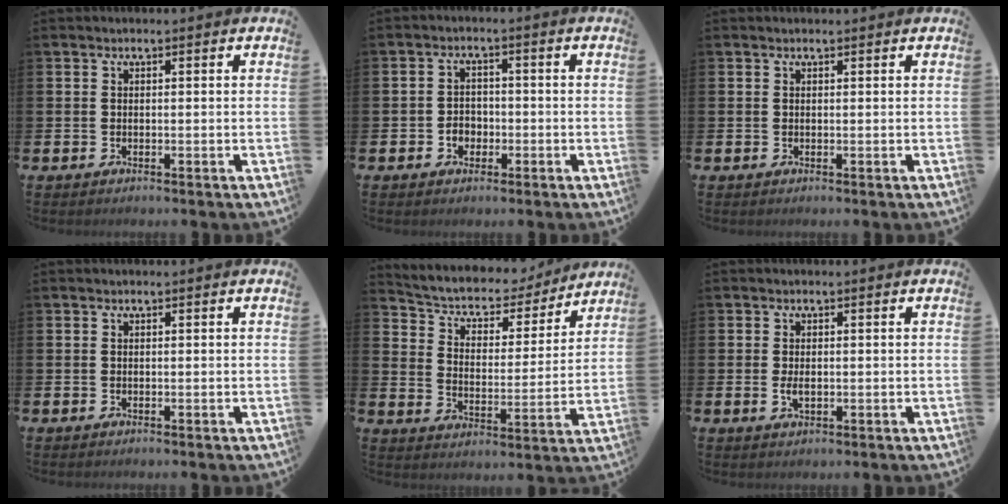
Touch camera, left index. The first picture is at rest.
{"total": 2.6, "force": [-1.0, 2.1, 1.0], "torque": [-0.010, -0.001, -0.025]}
{"total": 0.0}
{"total": 0.0}
{"total": 6.1, "force": [5.4, 2.4, 1.3], "torque": [-0.050, -0.044, 0.088]}
{"total": 1.8, "force": [-0.1, 0.9, 1.6], "torque": [-0.025, 0.002, -0.004]}